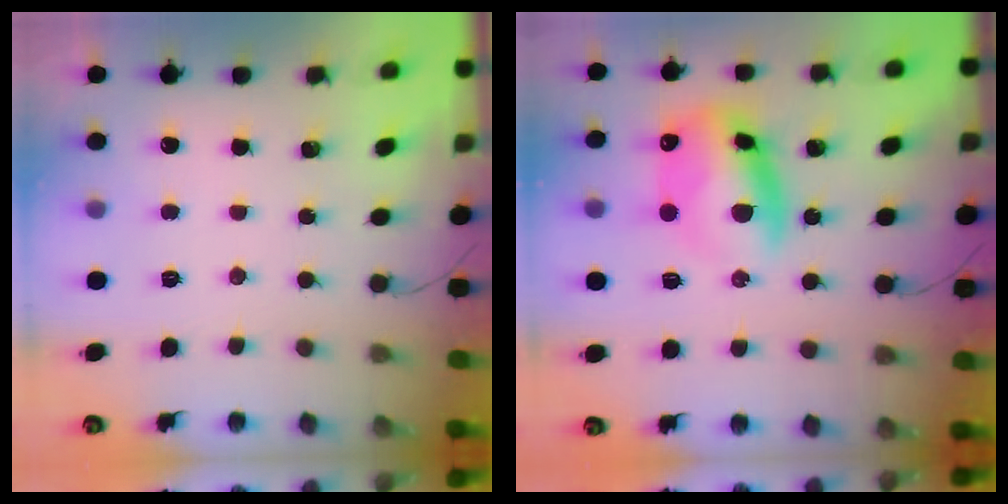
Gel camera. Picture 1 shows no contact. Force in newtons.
{"total": 11.7, "press": 11.5, "slide": 2.2}